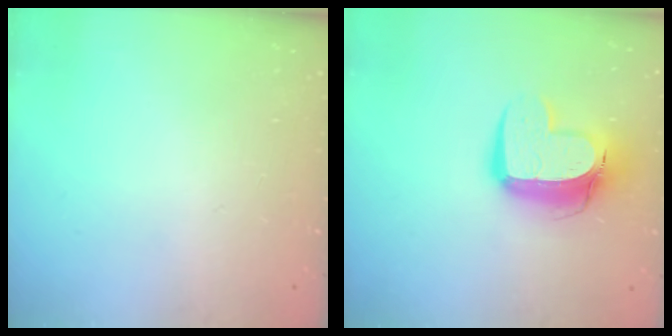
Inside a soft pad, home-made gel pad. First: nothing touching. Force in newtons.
{"total": 13.9, "press": 13.8, "slide": 1.4}